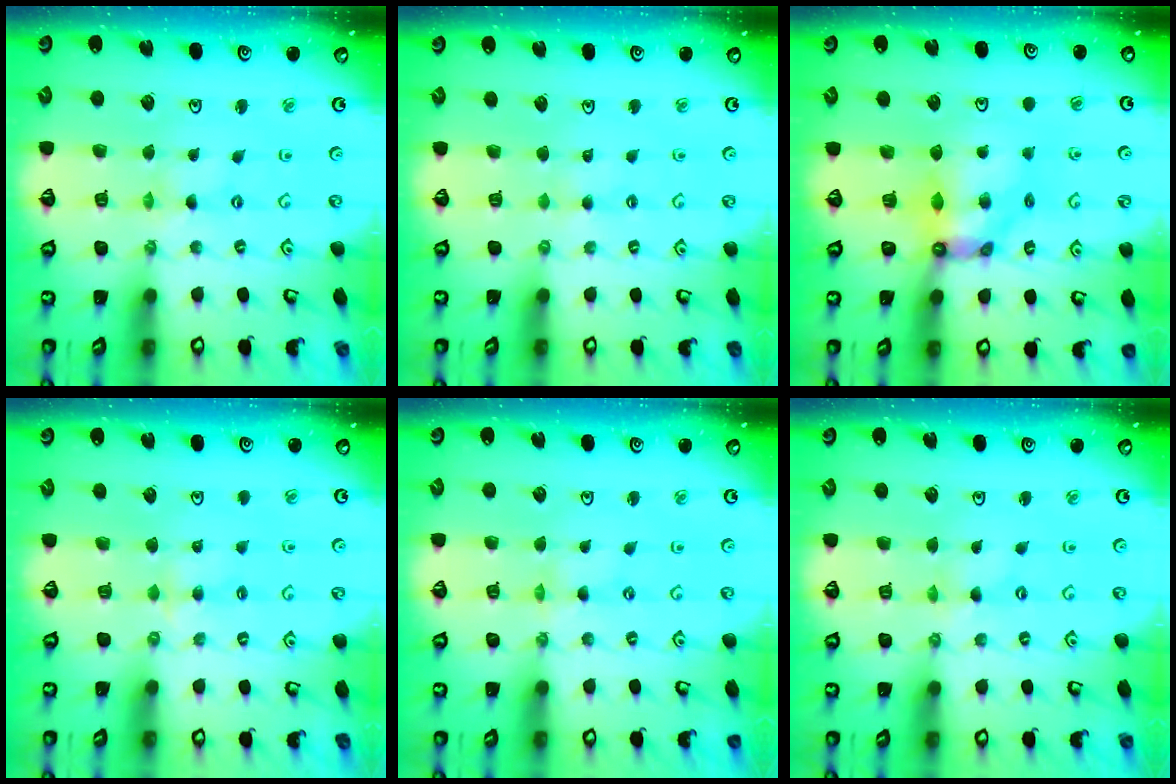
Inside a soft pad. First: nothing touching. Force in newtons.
{"total": 1.4, "press": 1.4, "slide": 0.3}
{"total": 9.4, "press": 9.3, "slide": 1.1}
{"total": 2.8, "press": 2.8, "slide": 0.5}
{"total": 0.0}
{"total": 0.0}